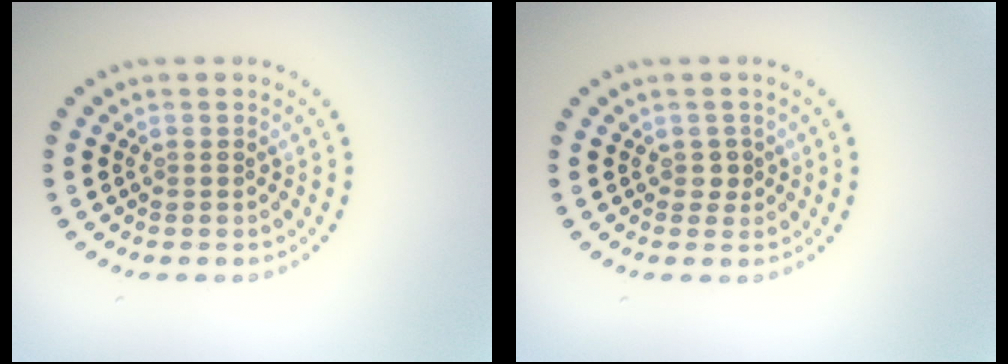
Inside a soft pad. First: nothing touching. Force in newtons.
{"total": 0.8, "press": 0.7, "slide": 0.4}